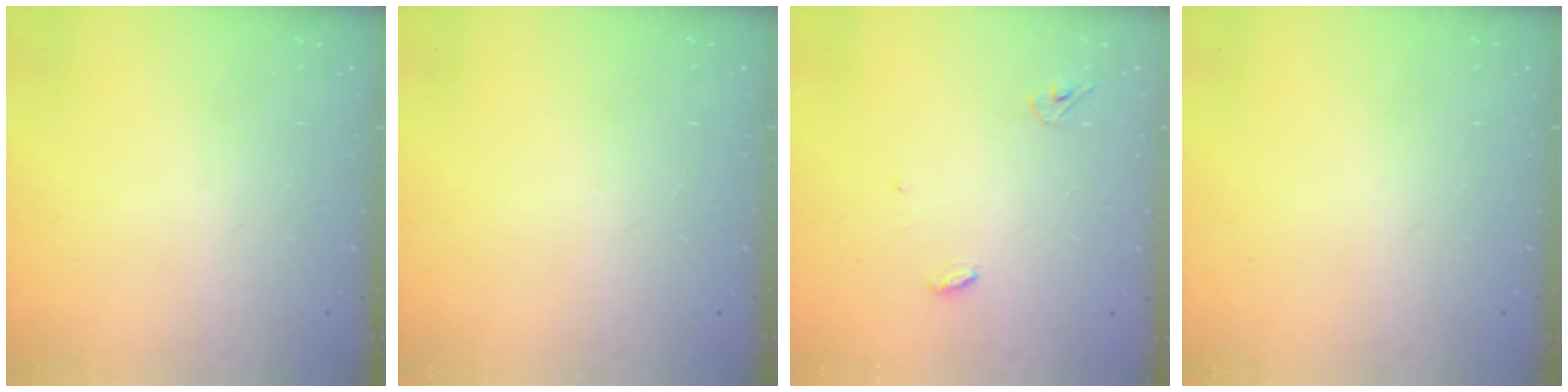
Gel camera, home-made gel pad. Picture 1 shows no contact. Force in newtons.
{"total": 0.0}
{"total": 3.7, "press": 3.6, "slide": 0.3}
{"total": 0.0}